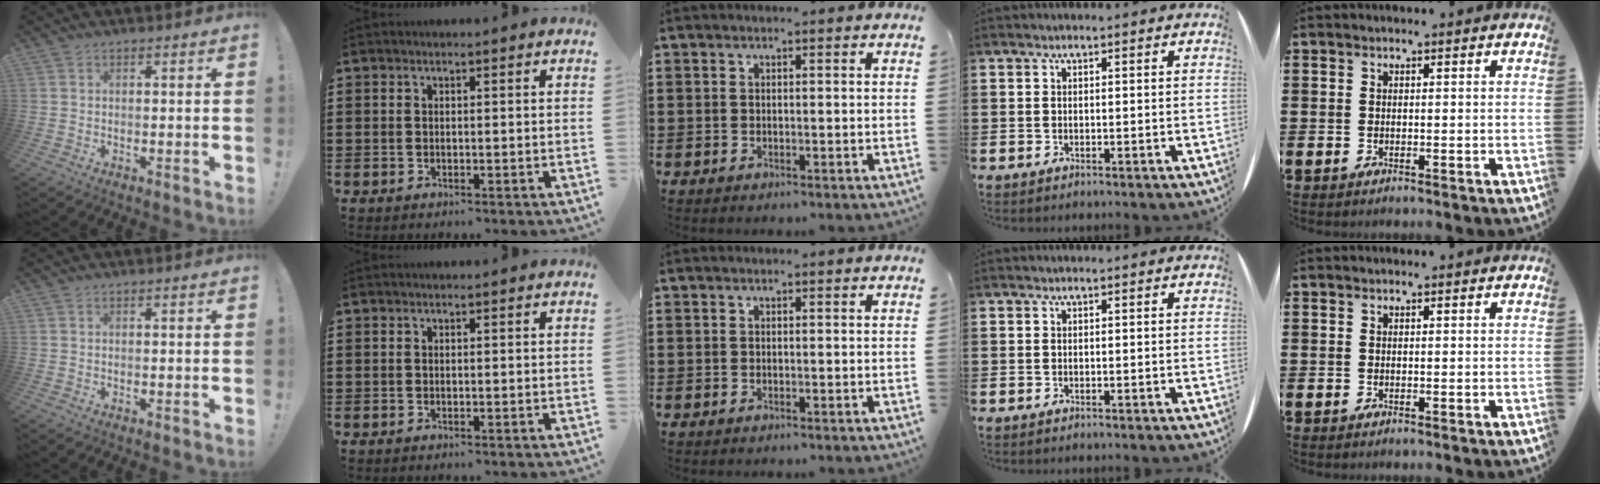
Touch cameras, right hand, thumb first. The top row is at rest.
{}